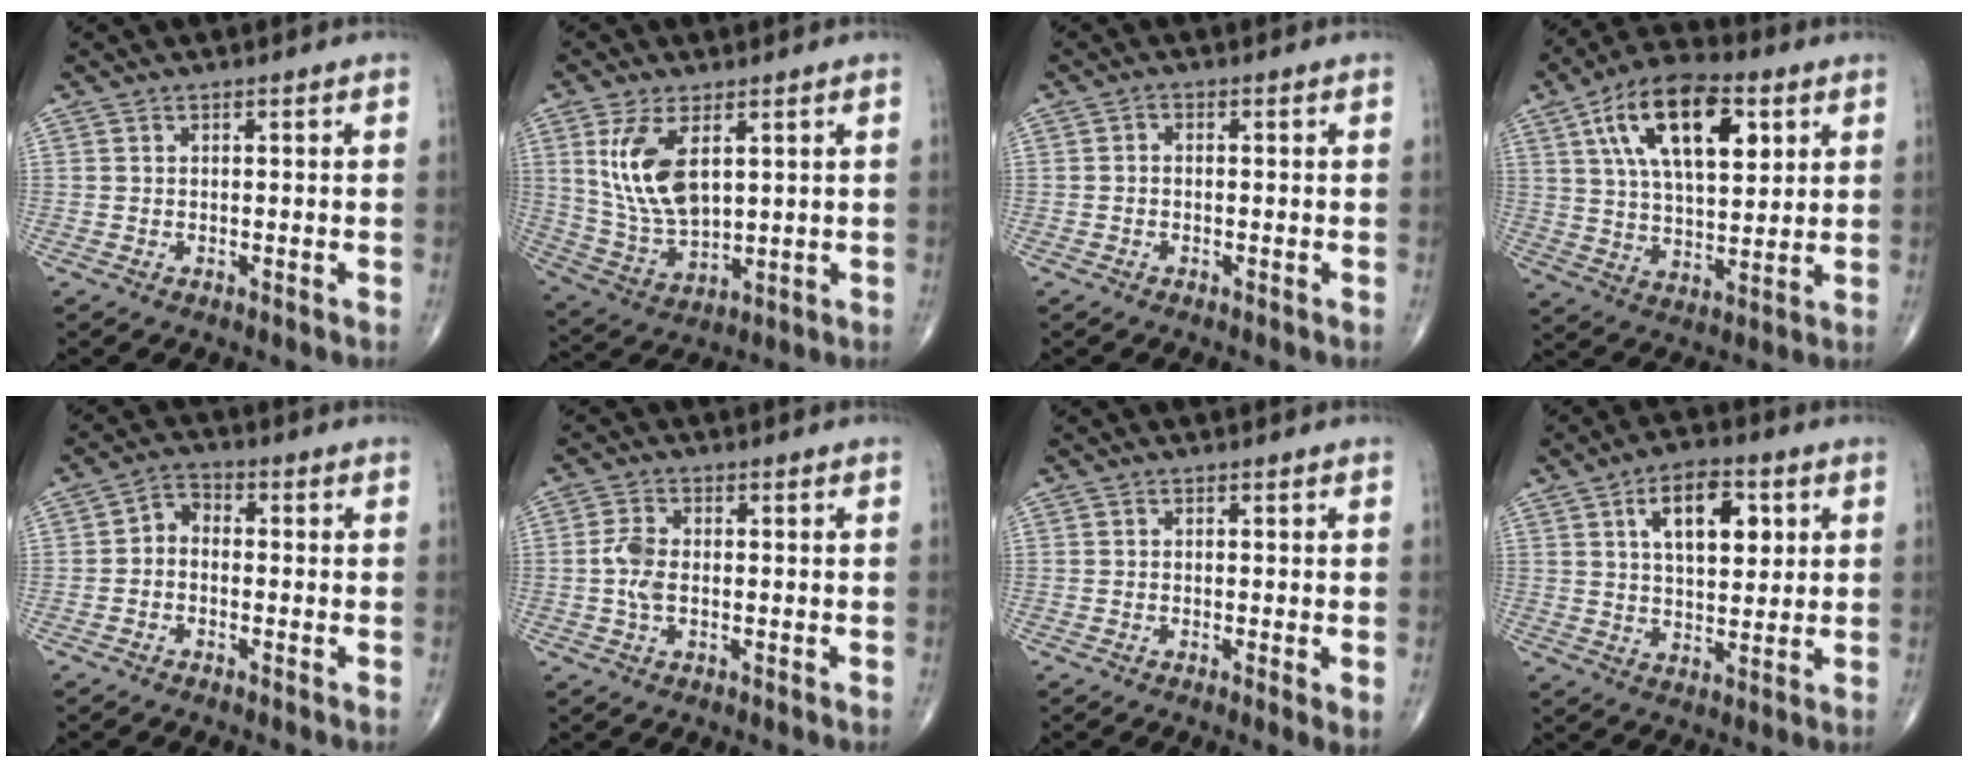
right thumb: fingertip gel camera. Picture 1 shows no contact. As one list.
[{"total": 12.3, "force": [3.9, 6.1, 9.9], "torque": [-0.194, -0.018, 0.090]}, {"total": 1.0, "force": [-0.2, 0.8, 0.6], "torque": [-0.007, 0.004, -0.007]}, {"total": 19.2, "force": [7.3, 9.4, 15.1], "torque": [-0.238, -0.009, 0.122]}, {"total": 3.8, "force": [-0.8, 2.8, 2.4], "torque": [-0.030, 0.020, -0.030]}, {"total": 4.2, "force": [-0.4, 2.4, 3.5], "torque": [-0.081, 0.007, -0.012]}, {"total": 2.2, "force": [-0.4, 0.3, 2.1], "torque": [-0.041, -0.009, -0.011]}, {"total": 11.6, "force": [3.9, 6.1, 9.1], "torque": [-0.118, -0.006, 0.061]}]